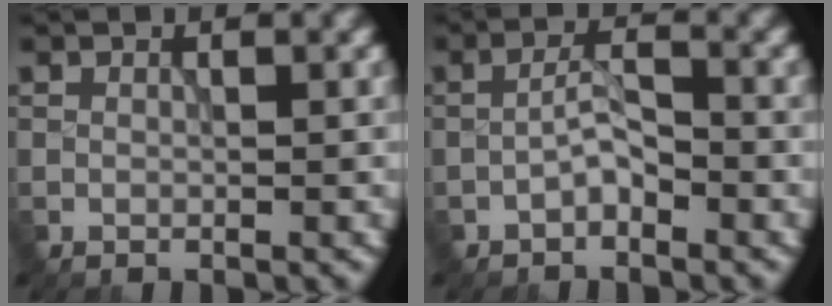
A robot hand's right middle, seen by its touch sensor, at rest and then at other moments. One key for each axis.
{"total": 2.0, "fx": -1.1, "fy": 0.7, "fz": 1.5, "tx": -0.025, "ty": 0.010, "tz": -0.026}